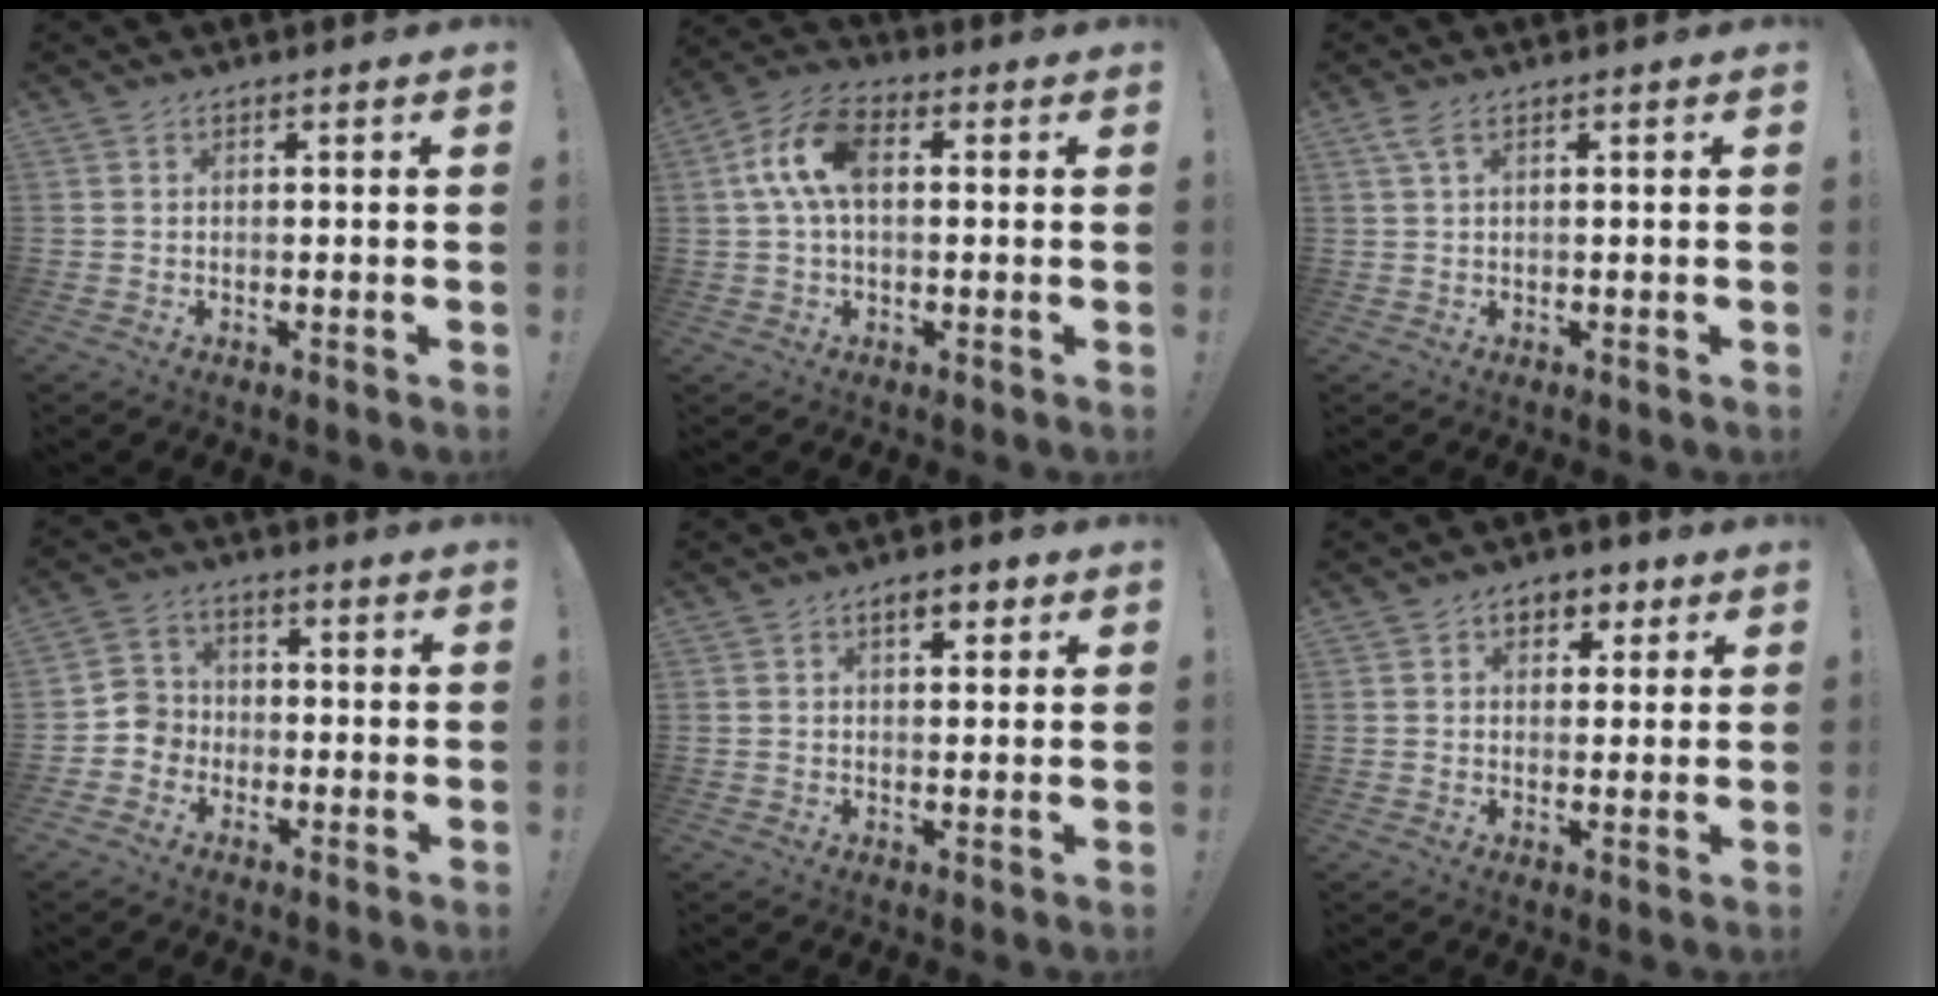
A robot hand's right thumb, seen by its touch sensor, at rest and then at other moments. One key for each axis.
{"total": 10.9, "fx": 1.7, "fy": 6.2, "fz": 8.9, "tx": -0.171, "ty": 0.010, "tz": 0.032}
{"total": 2.6, "fx": 1.2, "fy": 0.7, "fz": 2.2, "tx": -0.052, "ty": 0.004, "tz": 0.023}
{"total": 5.6, "fx": -2.8, "fy": 4.8, "fz": 0.6, "tx": -0.010, "ty": 0.022, "tz": -0.054}
{"total": 4.4, "fx": 2.5, "fy": 1.9, "fz": 3.1, "tx": -0.042, "ty": -0.005, "tz": 0.040}
{"total": 5.3, "fx": 2.4, "fy": 4.1, "fz": 2.5, "tx": -0.026, "ty": -0.003, "tz": 0.041}